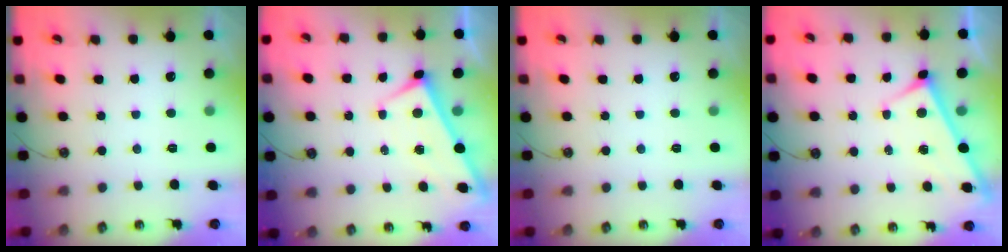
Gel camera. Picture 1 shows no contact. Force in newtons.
{"total": 1.7, "press": 1.7, "slide": 0.2}
{"total": 0.0}
{"total": 3.2, "press": 3.2, "slide": 0.3}